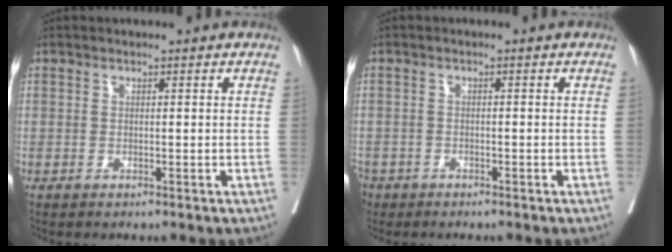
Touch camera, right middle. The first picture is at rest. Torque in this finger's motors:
{"motor_torque": [0.38, -0.33, 1.05, 0.21]}